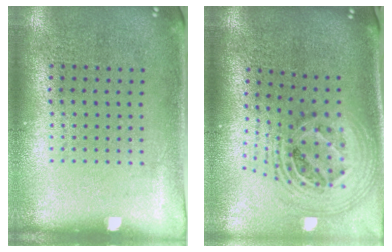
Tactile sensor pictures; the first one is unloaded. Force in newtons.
{"total": 2.7, "press": 1.9, "slide": 1.9}